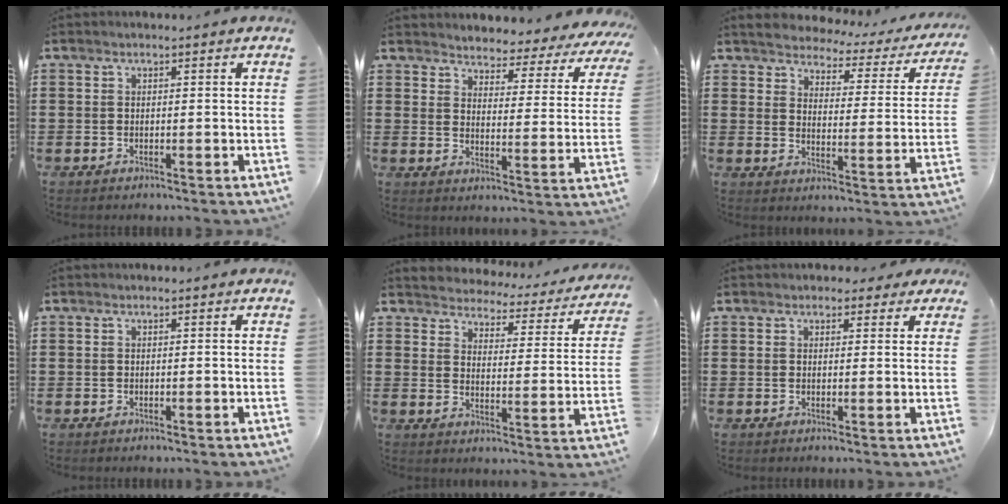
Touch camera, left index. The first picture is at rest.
{"total": 3.2, "force": [3.1, 0.5, -0.3], "torque": [-0.013, -0.034, 0.045]}
{"total": 2.9, "force": [2.9, 0.3, -0.1], "torque": [-0.023, -0.028, 0.042]}
{"total": 0.0}
{"total": 2.9, "force": [2.8, 0.4, -0.2], "torque": [-0.019, -0.030, 0.040]}
{"total": 1.8, "force": [1.5, 1.1, 0.2], "torque": [-0.003, 0.005, 0.025]}